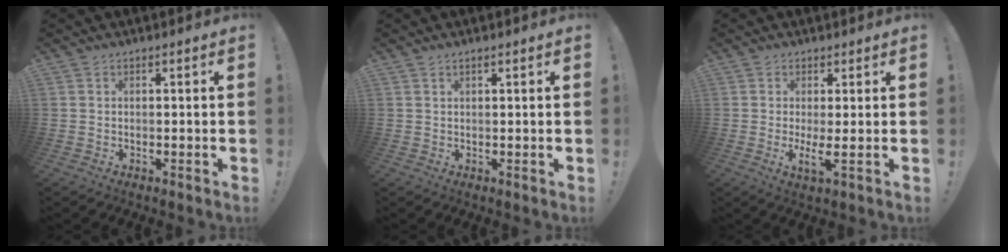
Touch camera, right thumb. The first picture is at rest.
{"total": 0.8, "force": [0.6, 0.0, 0.6], "torque": [-0.018, 0.003, 0.011]}
{"total": 4.1, "force": [0.6, 0.1, 4.0], "torque": [-0.064, -0.025, 0.009]}